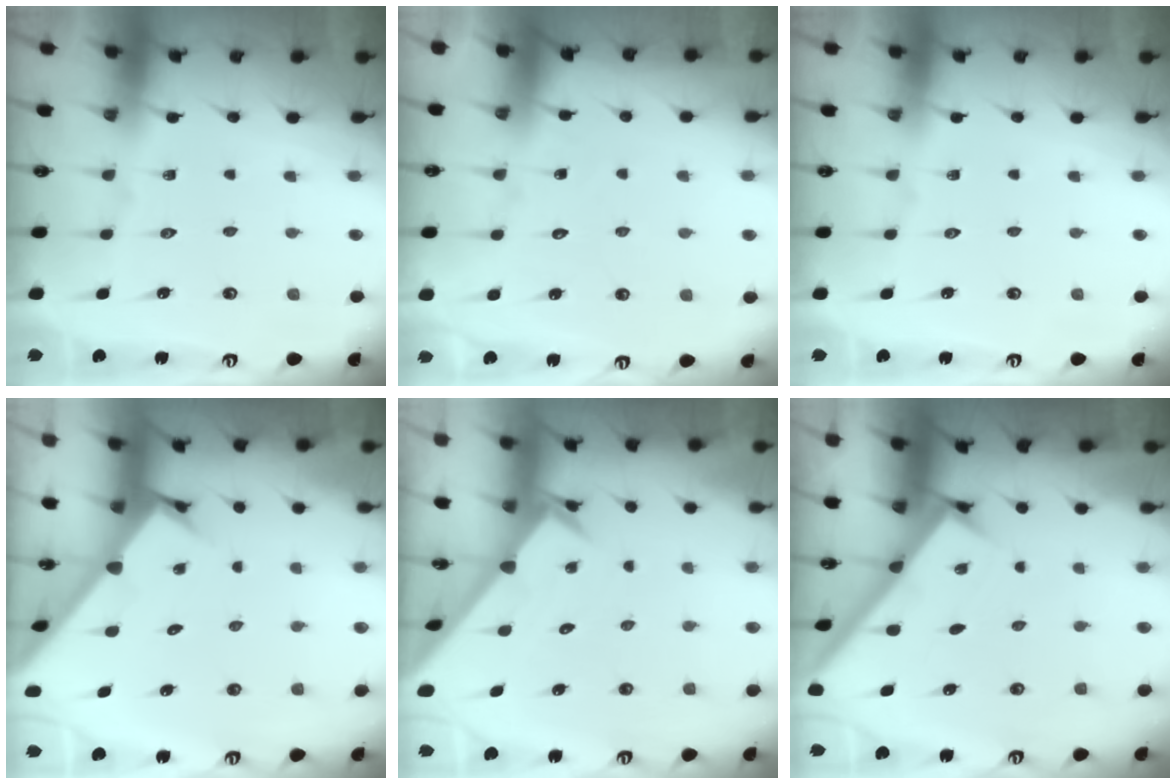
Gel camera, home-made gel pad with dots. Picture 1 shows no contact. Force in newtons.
{"total": 7.5, "press": 7.5, "slide": 0.5}
{"total": 0.0}
{"total": 2.7, "press": 2.7, "slide": 0.2}
{"total": 2.5, "press": 2.5, "slide": 0.2}
{"total": 2.3, "press": 2.3, "slide": 0.3}